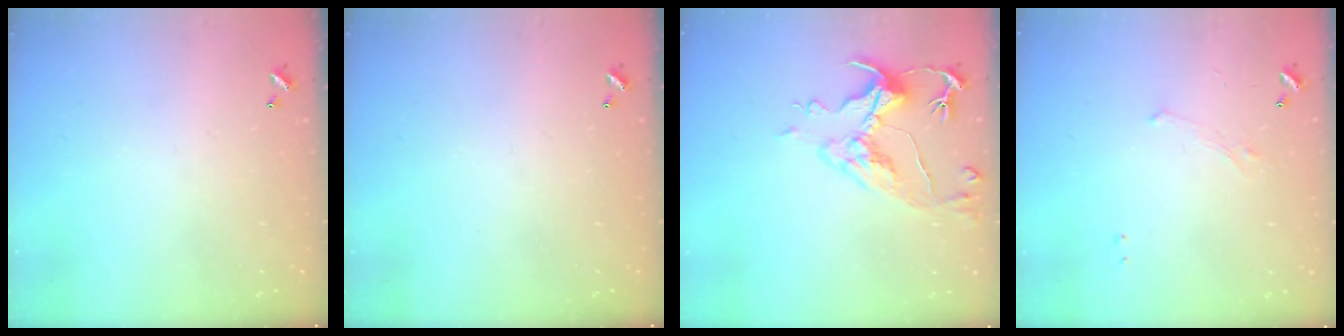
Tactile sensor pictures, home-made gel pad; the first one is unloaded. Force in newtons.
{"total": 0.0}
{"total": 6.6, "press": 6.5, "slide": 1.5}
{"total": 3.0, "press": 3.0, "slide": 0.4}